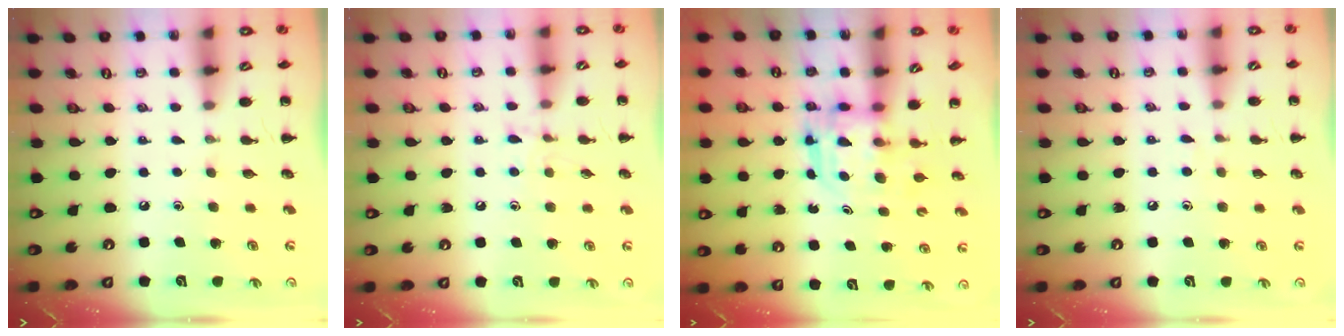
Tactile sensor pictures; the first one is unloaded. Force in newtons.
{"total": 6.2, "press": 6.0, "slide": 1.4}
{"total": 3.3, "press": 3.3, "slide": 0.2}
{"total": 3.5, "press": 3.1, "slide": 1.6}